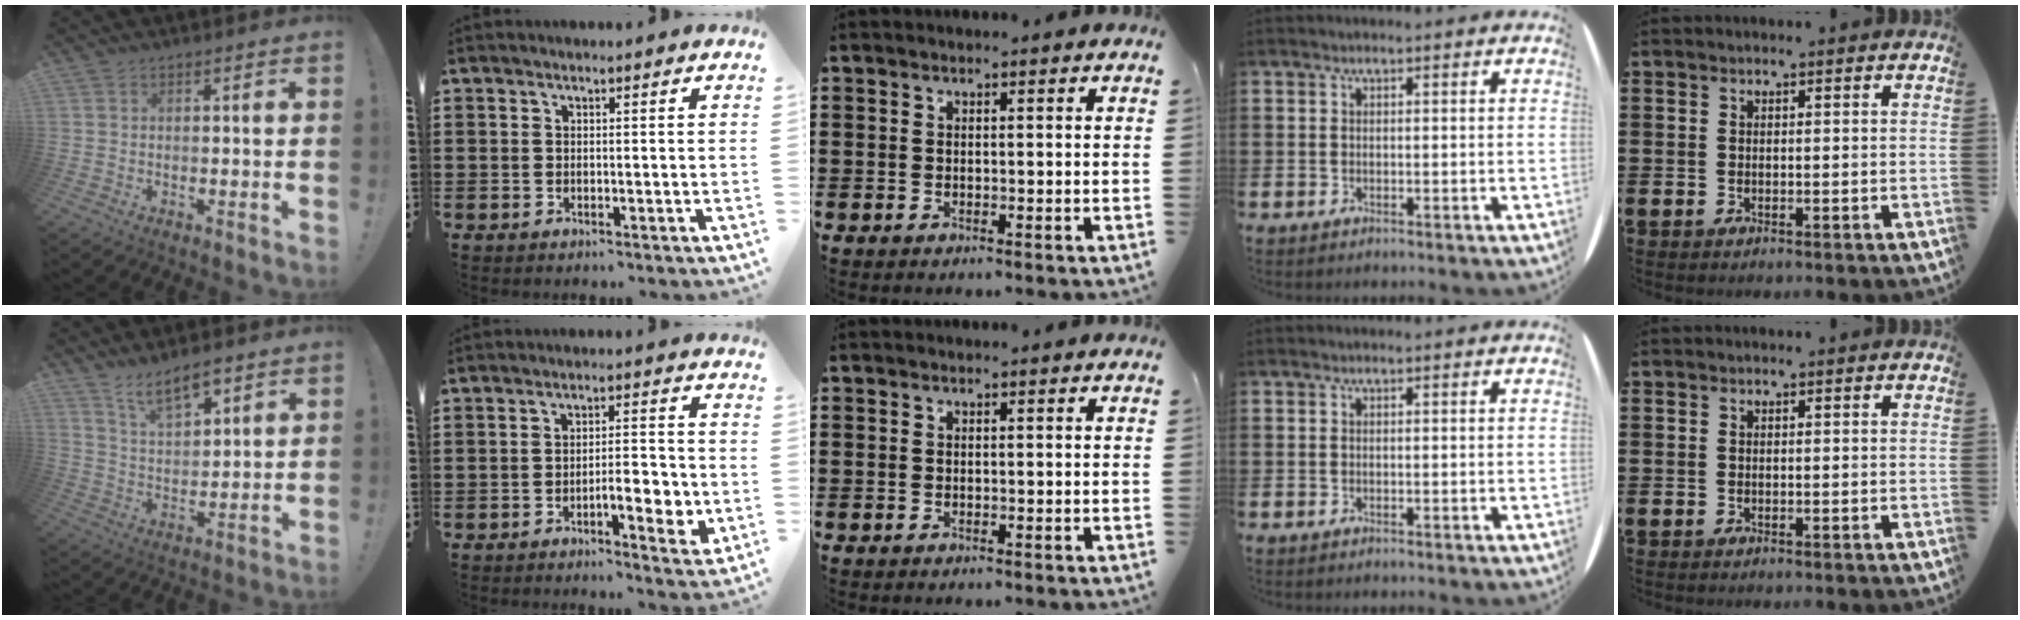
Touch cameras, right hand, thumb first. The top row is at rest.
{"thumb": {"total": 9.1, "force": [6.9, 3.3, 4.9], "torque": [-0.081, -0.039, 0.128]}, "index": {"total": 5.8, "force": [-2.0, 1.6, 5.2], "torque": [-0.069, -0.002, -0.038]}}